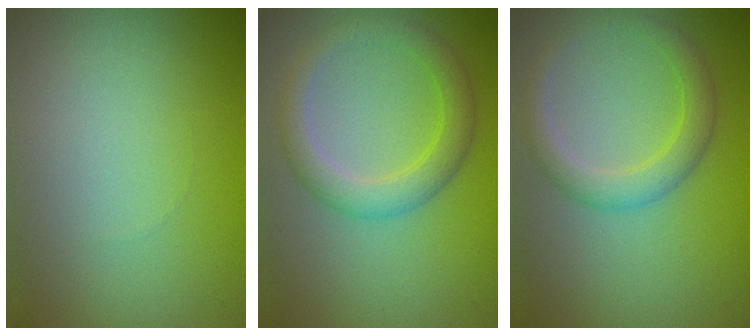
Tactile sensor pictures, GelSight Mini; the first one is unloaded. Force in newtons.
{"total": 3.5, "press": 3.5, "slide": 0.1}
{"total": 2.9, "press": 2.9, "slide": 0.2}